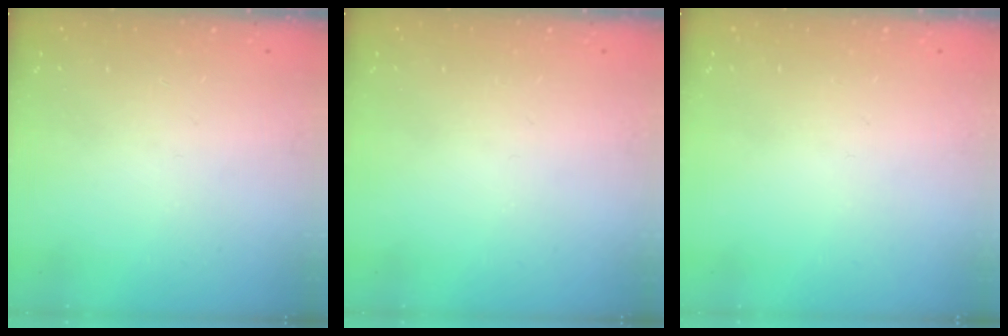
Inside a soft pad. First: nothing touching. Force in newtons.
{"total": 0.0}
{"total": 0.0}